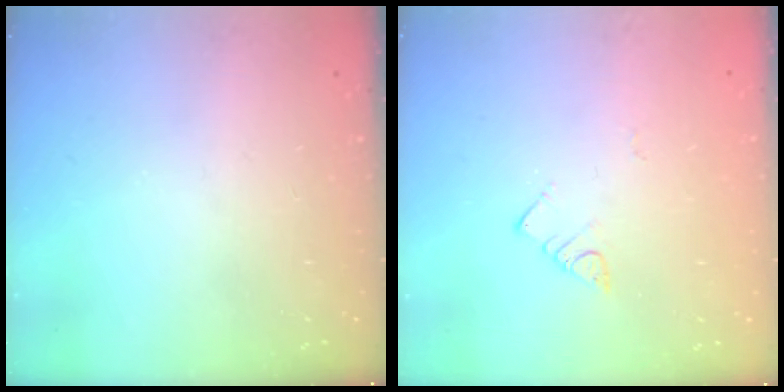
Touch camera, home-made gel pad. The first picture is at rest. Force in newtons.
{"total": 3.0, "press": 3.0, "slide": 0.2}